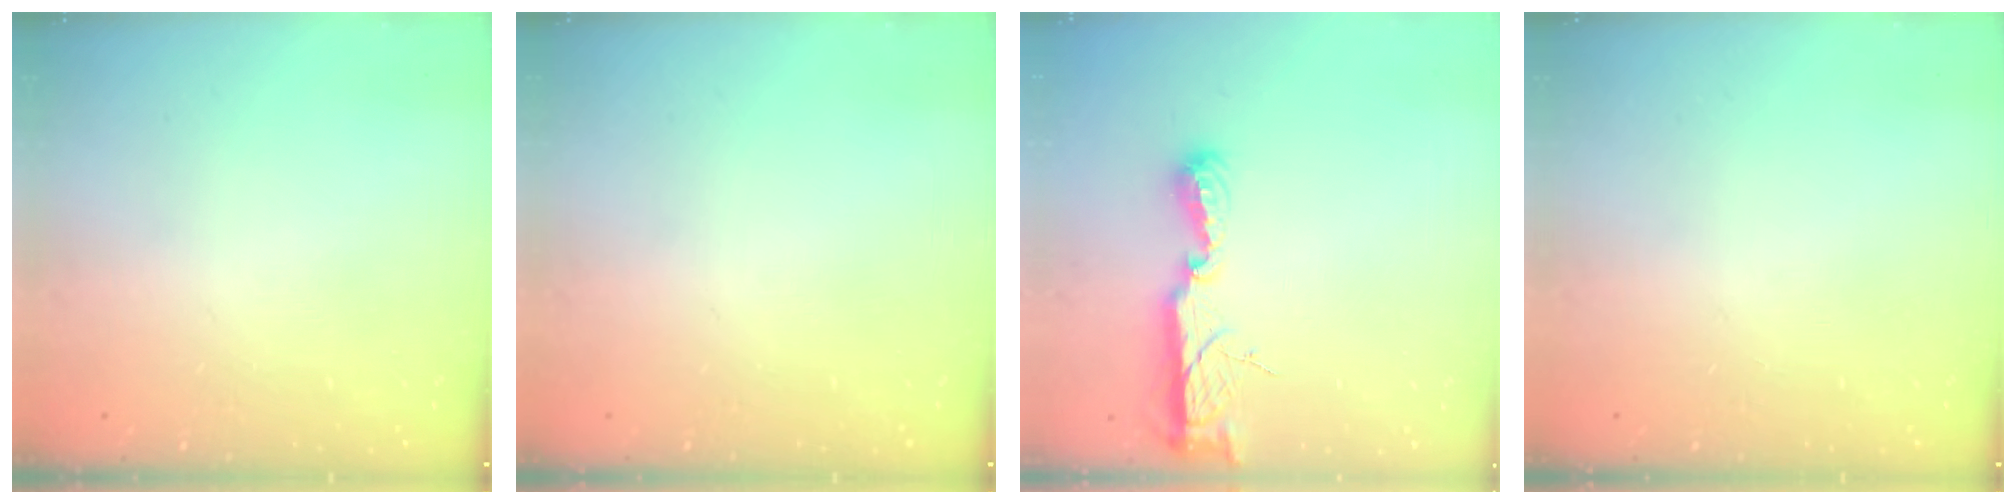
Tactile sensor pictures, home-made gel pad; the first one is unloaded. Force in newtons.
{"total": 0.0}
{"total": 8.4, "press": 8.4, "slide": 0.5}
{"total": 0.0}